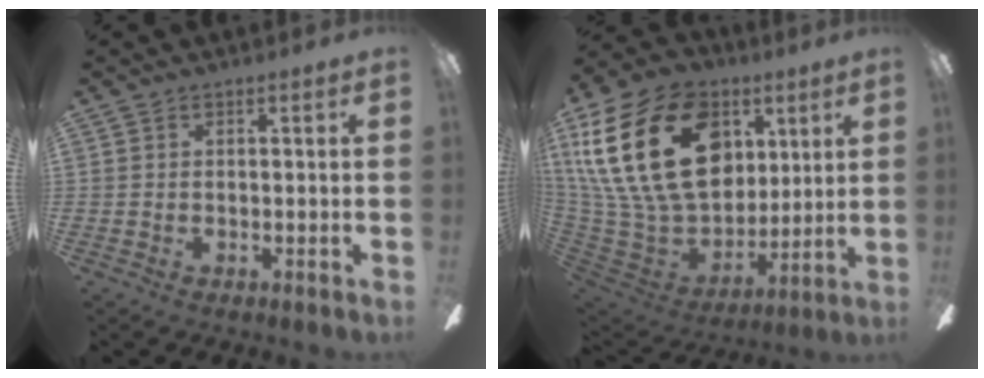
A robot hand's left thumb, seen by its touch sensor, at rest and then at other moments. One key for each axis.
{"total": 31.8, "fx": 9.6, "fy": 21.4, "fz": 21.5, "tx": -0.454, "ty": -0.023, "tz": 0.184}